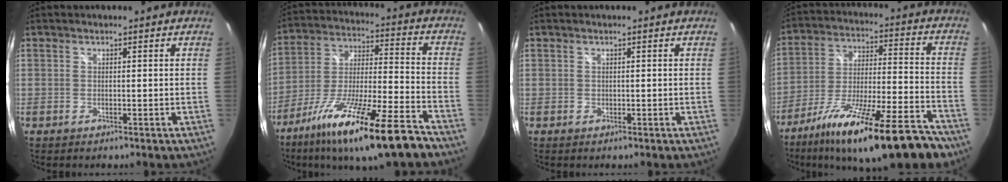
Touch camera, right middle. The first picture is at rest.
{"total": 21.6, "force": [-14.7, 3.1, 15.6], "torque": [-0.278, -0.037, -0.246]}
{"total": 0.0}
{"total": 23.3, "force": [-17.0, 4.6, 15.3], "torque": [-0.262, -0.039, -0.264]}